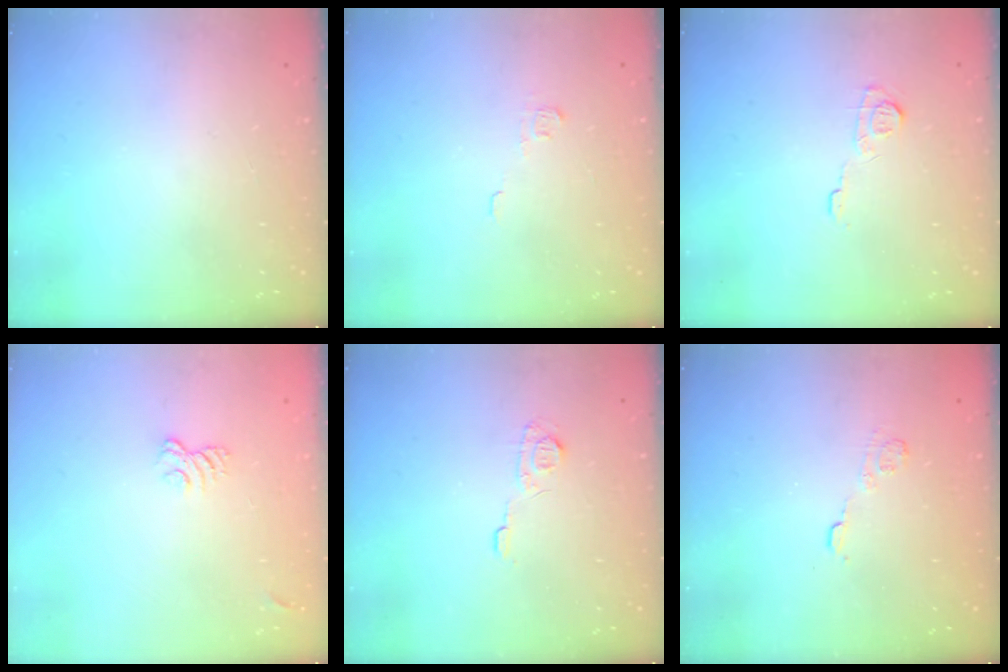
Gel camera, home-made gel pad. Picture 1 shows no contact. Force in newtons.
{"total": 2.8, "press": 2.8, "slide": 0.4}
{"total": 6.4, "press": 6.3, "slide": 0.8}
{"total": 3.4, "press": 3.1, "slide": 1.2}
{"total": 5.7, "press": 5.7, "slide": 0.7}
{"total": 6.0, "press": 5.9, "slide": 1.0}